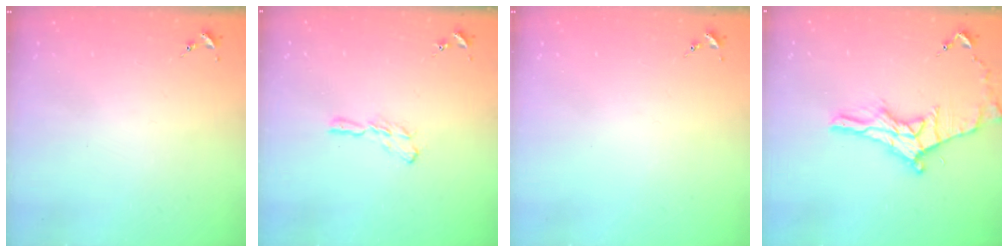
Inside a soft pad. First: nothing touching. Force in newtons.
{"total": 5.8, "press": 5.8, "slide": 0.5}
{"total": 0.0}
{"total": 13.4, "press": 13.4, "slide": 0.6}